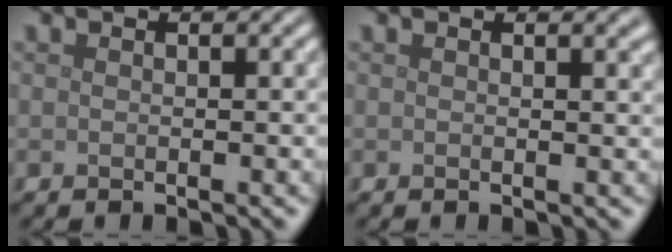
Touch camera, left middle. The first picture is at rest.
{"total": 1.2, "force": [0.9, 0.4, 0.8], "torque": [-0.001, 0.005, 0.011]}